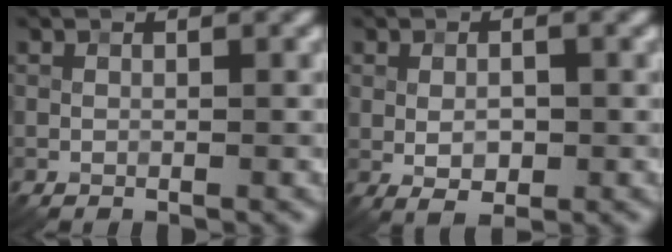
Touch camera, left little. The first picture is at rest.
{"total": 2.5, "force": [-0.2, 1.3, 2.1], "torque": [-0.041, -0.002, -0.001]}